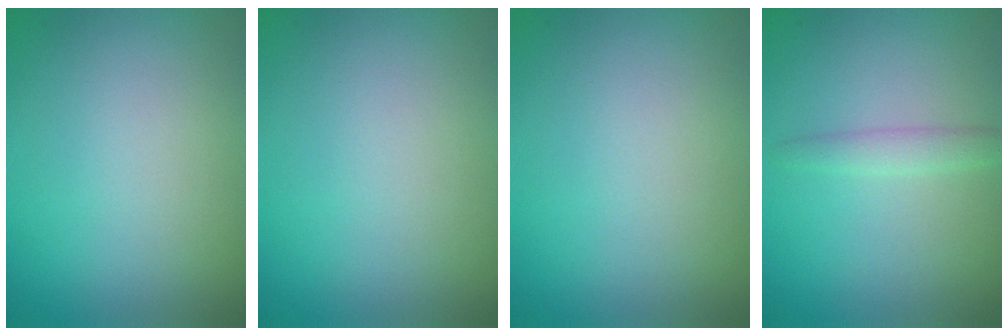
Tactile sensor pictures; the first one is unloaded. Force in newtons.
{"total": 0.0}
{"total": 0.0}
{"total": 1.5, "press": 1.5, "slide": 0.1}